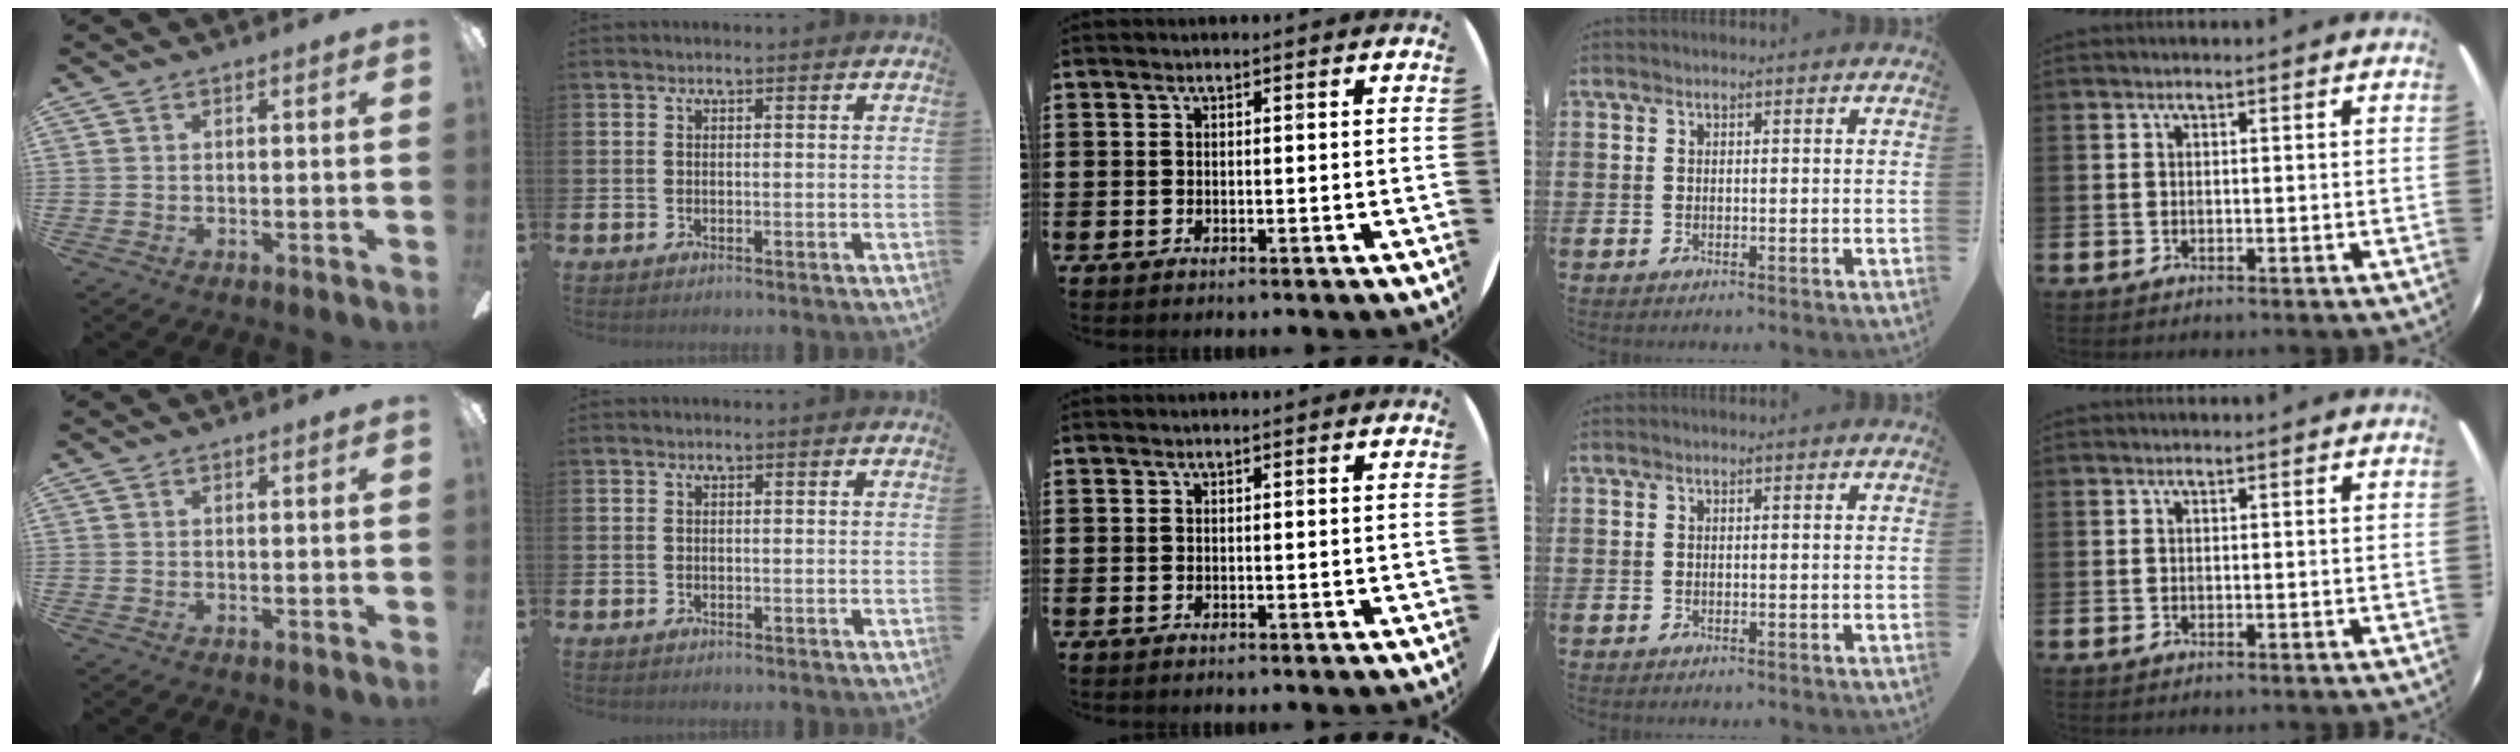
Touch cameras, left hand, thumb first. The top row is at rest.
{}